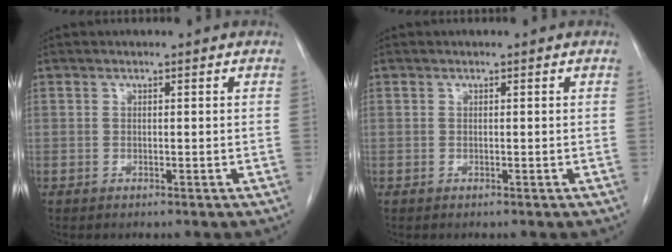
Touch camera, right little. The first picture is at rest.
{"total": 0.0}